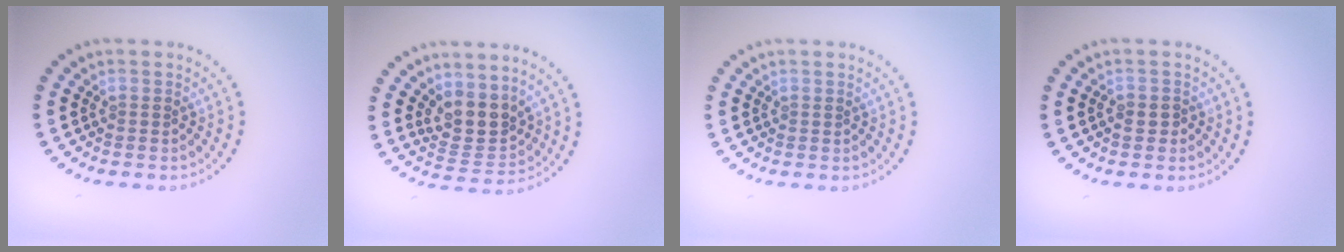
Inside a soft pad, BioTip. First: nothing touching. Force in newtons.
{"total": 3.5, "press": 2.7, "slide": 2.2}
{"total": 0.0}
{"total": 0.9, "press": 0.8, "slide": 0.3}